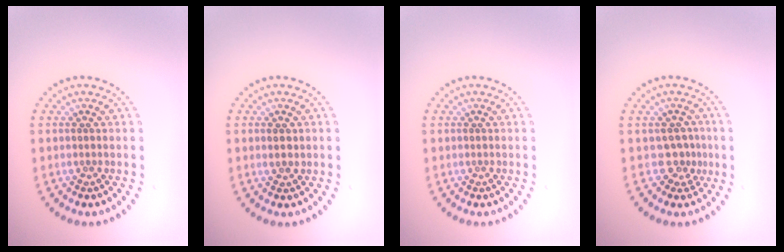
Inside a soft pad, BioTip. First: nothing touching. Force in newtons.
{"total": 1.1, "press": 1.1, "slide": 0.3}
{"total": 0.0}
{"total": 2.1, "press": 1.5, "slide": 1.5}